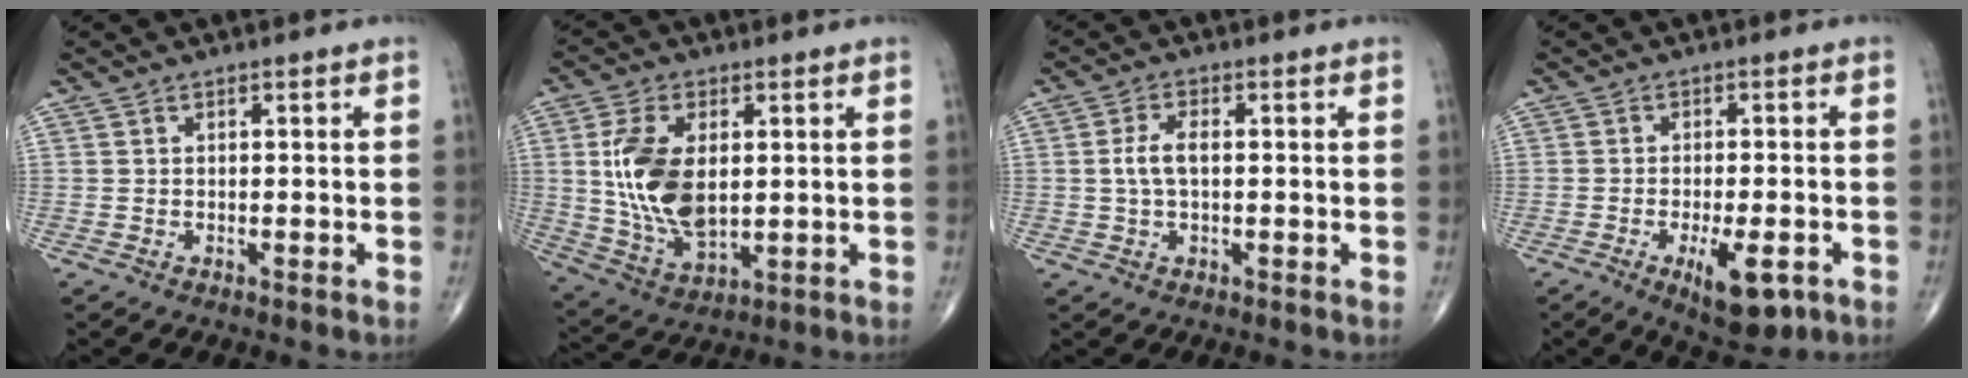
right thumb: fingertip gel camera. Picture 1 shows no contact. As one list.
[{"total": 14.1, "force": [1.8, 7.9, 11.6], "torque": [-0.222, -0.013, 0.043]}, {"total": 4.0, "force": [0.1, 1.9, 3.5], "torque": [-0.081, 0.009, -0.001]}, {"total": 9.0, "force": [-3.8, 3.3, 7.4], "torque": [-0.105, 0.002, -0.048]}]